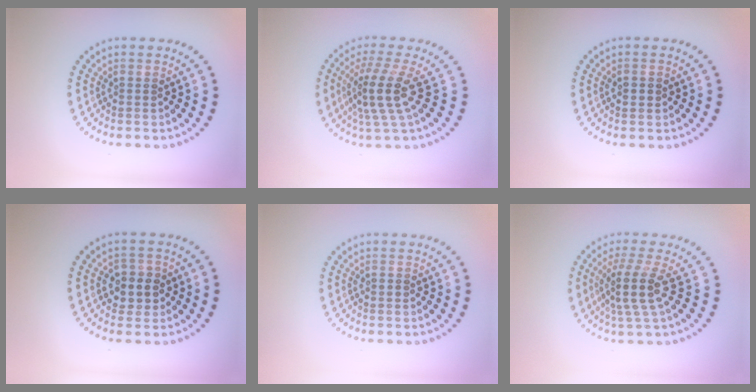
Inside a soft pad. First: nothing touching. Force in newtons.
{"total": 4.4, "press": 3.3, "slide": 2.9}
{"total": 1.4, "press": 1.4, "slide": 0.2}
{"total": 2.8, "press": 2.7, "slide": 0.7}
{"total": 0.8, "press": 0.8, "slide": 0.2}
{"total": 3.9, "press": 2.9, "slide": 2.6}